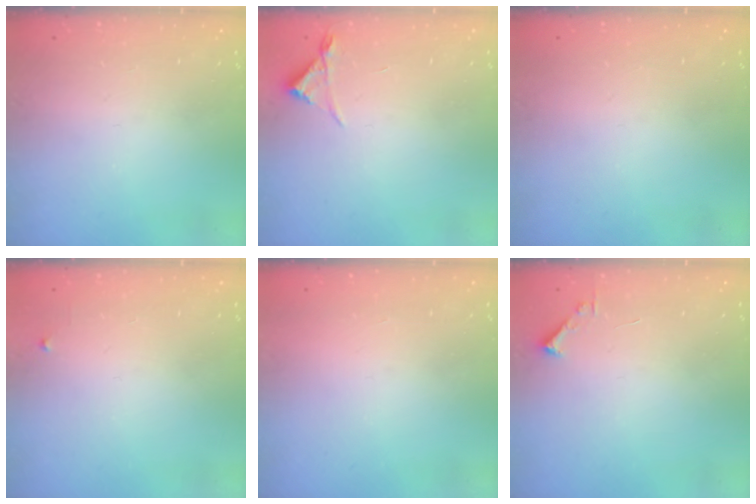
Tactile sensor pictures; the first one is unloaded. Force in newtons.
{"total": 3.0, "press": 2.9, "slide": 0.5}
{"total": 0.0}
{"total": 2.4, "press": 2.3, "slide": 0.4}
{"total": 1.5, "press": 1.5, "slide": 0.1}
{"total": 1.7, "press": 1.7, "slide": 0.2}